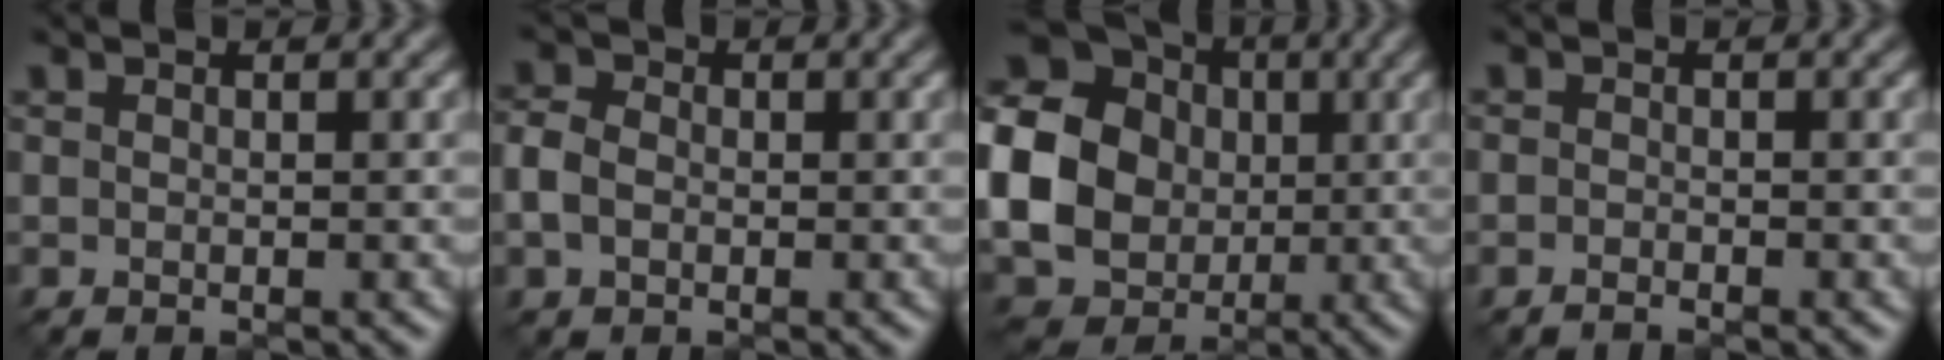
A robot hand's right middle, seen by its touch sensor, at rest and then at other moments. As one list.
[{"total": 2.7, "force": [-0.3, 2.2, 1.6], "torque": [-0.038, 0.002, -0.014]}, {"total": 22.7, "force": [1.3, 21.1, 8.3], "torque": [-0.203, 0.011, -0.033]}, {"total": 0.8, "force": [-0.7, 0.2, 0.2], "torque": [-0.001, 0.000, -0.016]}]